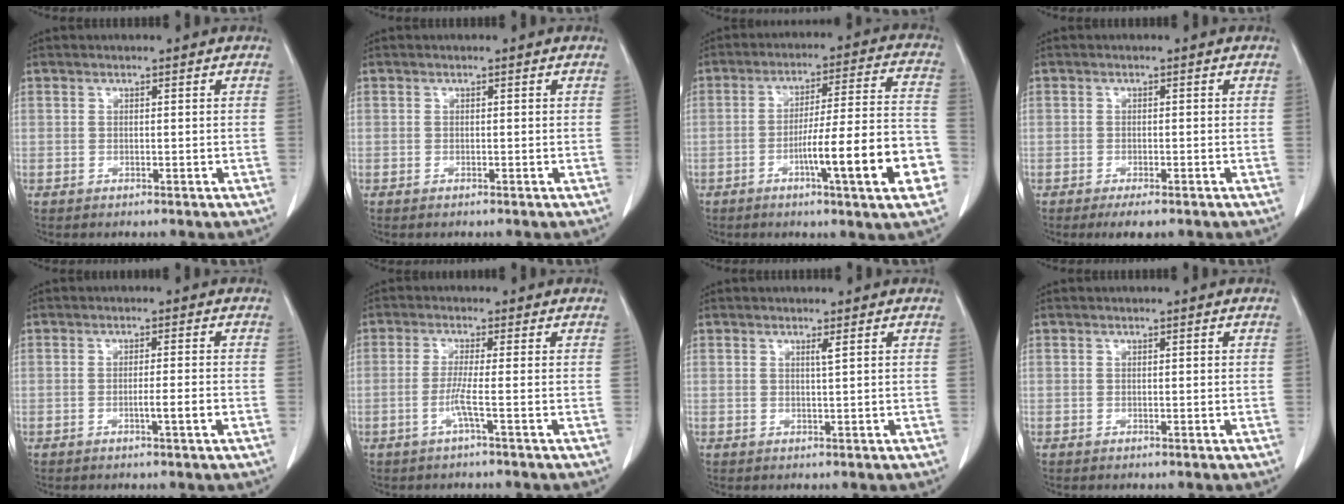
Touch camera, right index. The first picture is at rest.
{"total": 0.0}
{"total": 15.9, "force": [-5.8, 0.4, 14.8], "torque": [-0.200, 0.008, -0.085]}
{"total": 2.8, "force": [-2.0, 1.0, 1.8], "torque": [-0.025, -0.003, -0.025]}
{"total": 2.7, "force": [-1.0, -0.4, 2.5], "torque": [-0.039, -0.002, -0.019]}
{"total": 3.0, "force": [-1.1, -0.9, 2.6], "torque": [-0.057, -0.005, -0.026]}
{"total": 0.9, "force": [0.4, -0.2, 0.7], "torque": [-0.020, -0.005, 0.011]}
{"total": 0.0}